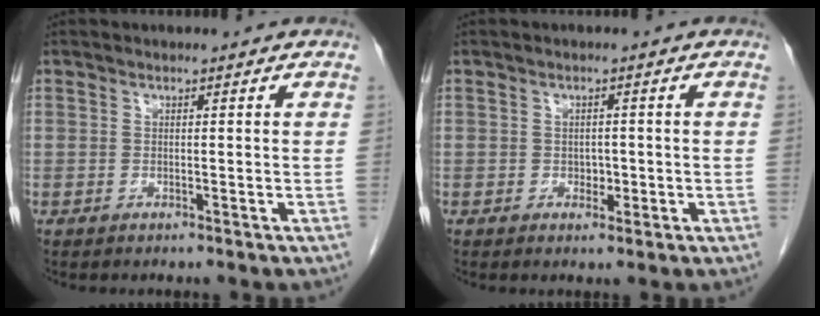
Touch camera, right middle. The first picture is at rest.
{"total": 1.7, "force": [-0.4, 1.2, 1.2], "torque": [-0.013, 0.002, -0.002]}